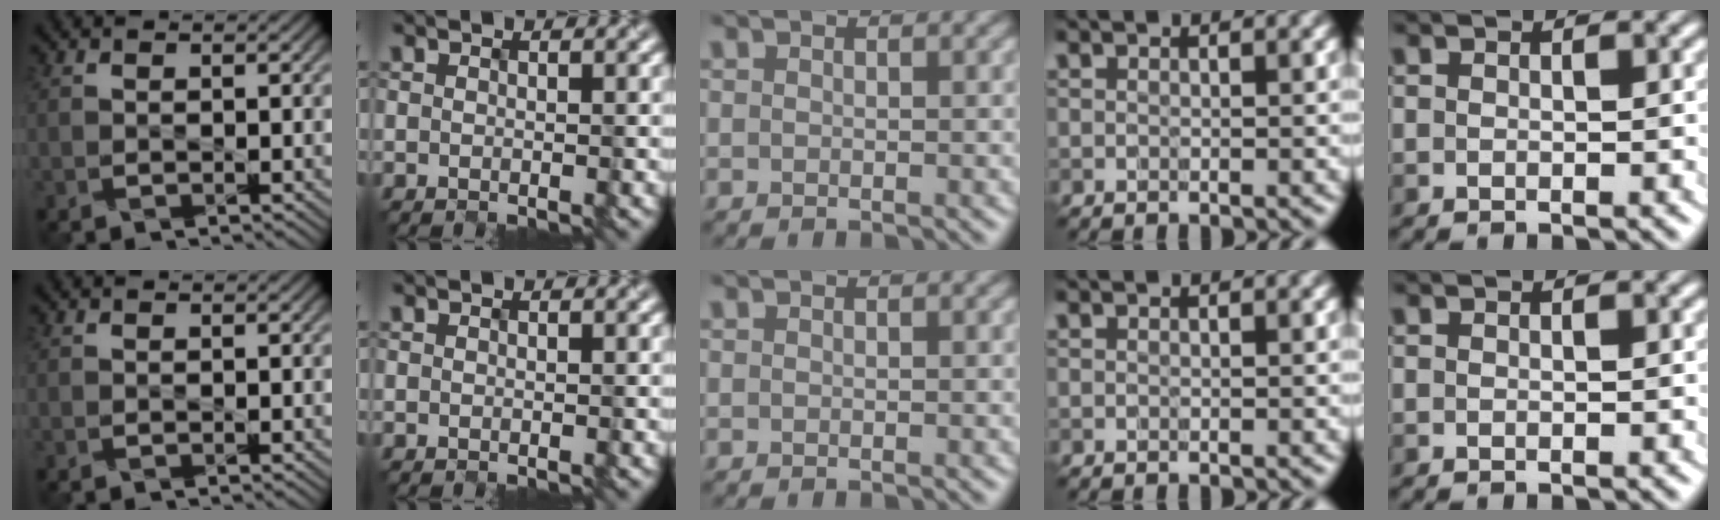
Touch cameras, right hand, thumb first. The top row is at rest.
{}